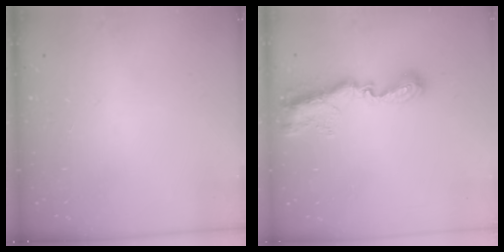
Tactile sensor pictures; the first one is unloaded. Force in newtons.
{"total": 9.9, "press": 9.9, "slide": 0.7}